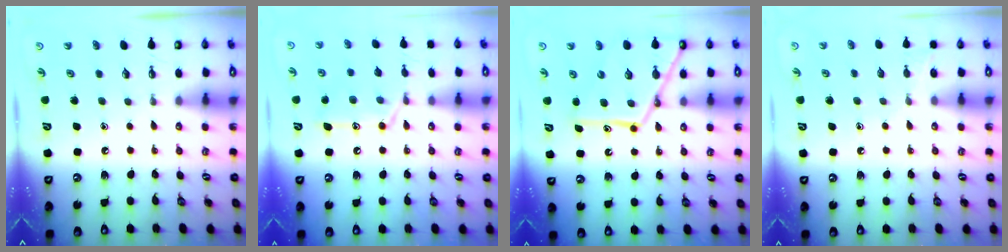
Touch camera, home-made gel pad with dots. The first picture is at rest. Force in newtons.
{"total": 13.5, "press": 13.4, "slide": 1.1}
{"total": 15.4, "press": 15.3, "slide": 1.5}
{"total": 4.0, "press": 4.0, "slide": 0.5}